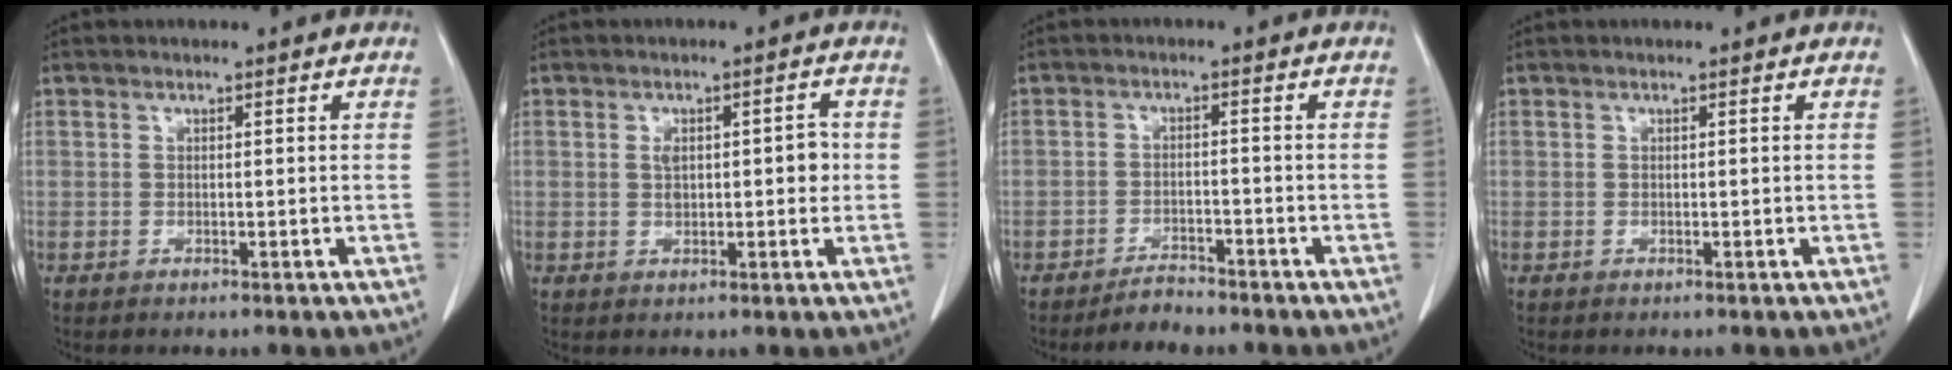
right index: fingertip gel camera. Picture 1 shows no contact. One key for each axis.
{"total": 4.2, "fx": 0.3, "fy": 1.9, "fz": 3.8, "tx": -0.058, "ty": 0.013, "tz": 0.009}
{"total": 3.1, "fx": -2.9, "fy": 0.7, "fz": 0.8, "tx": -0.017, "ty": -0.005, "tz": -0.050}
{"total": 0.0}